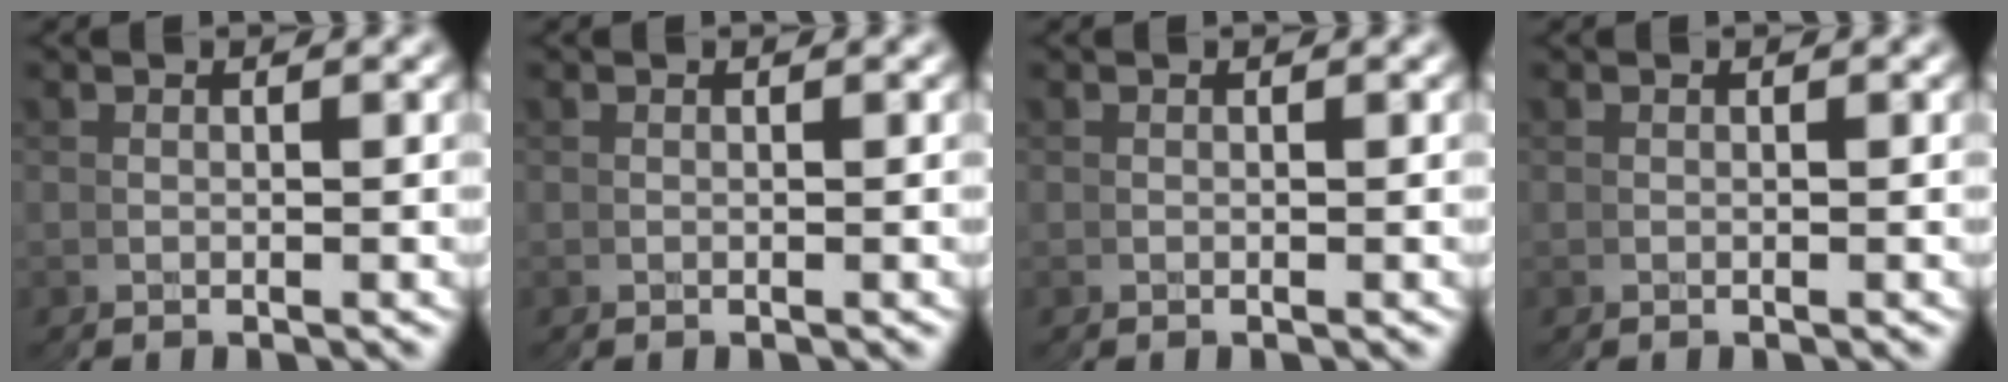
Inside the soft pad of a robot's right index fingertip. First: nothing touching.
{"total": 0.0}
{"total": 0.0}
{"total": 0.0}